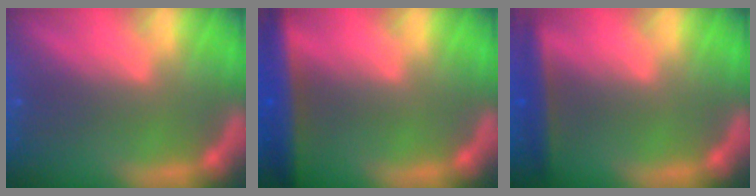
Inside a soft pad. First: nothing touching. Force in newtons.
{"total": 5.5}
{"total": 3.0}